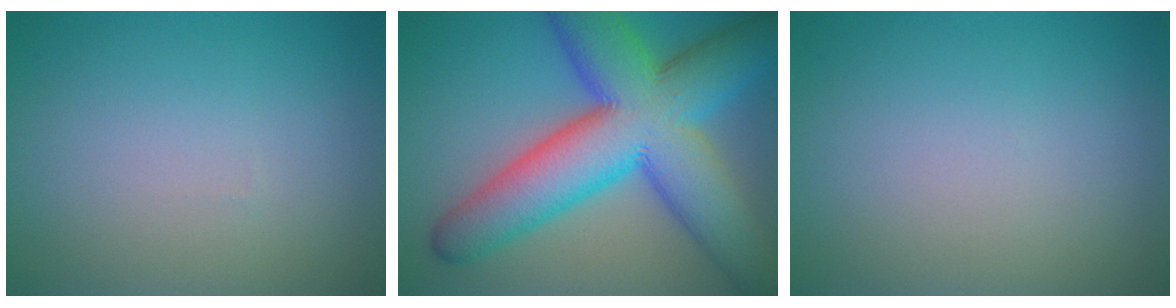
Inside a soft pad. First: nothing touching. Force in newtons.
{"total": 14.5, "press": 14.5, "slide": 0.2}
{"total": 0.0}